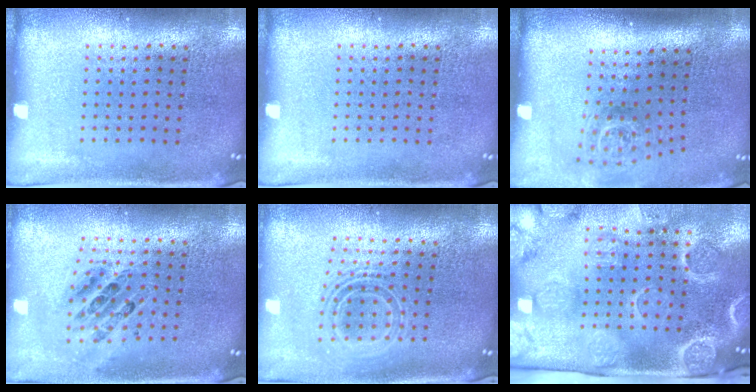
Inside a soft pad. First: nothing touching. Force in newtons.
{"total": 0.0}
{"total": 1.8, "press": 1.2, "slide": 1.3}
{"total": 0.8, "press": 0.8, "slide": 0.1}
{"total": 2.1, "press": 1.5, "slide": 1.4}
{"total": 4.3, "press": 3.4, "slide": 2.6}